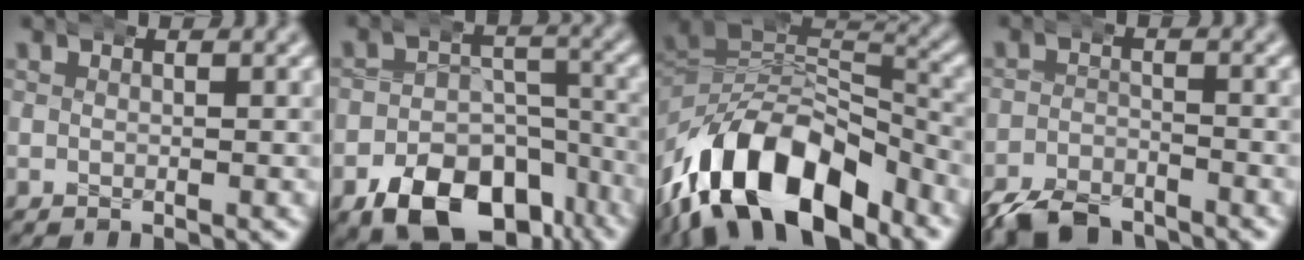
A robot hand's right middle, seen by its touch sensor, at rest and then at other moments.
{"total": 12.0, "force": [-7.9, 7.1, 5.4], "torque": [-0.077, -0.031, -0.118]}
{"total": 13.9, "force": [-5.9, 9.1, 8.8], "torque": [-0.160, -0.038, -0.082]}
{"total": 5.4, "force": [-4.9, 1.8, 1.3], "torque": [-0.015, -0.012, -0.080]}